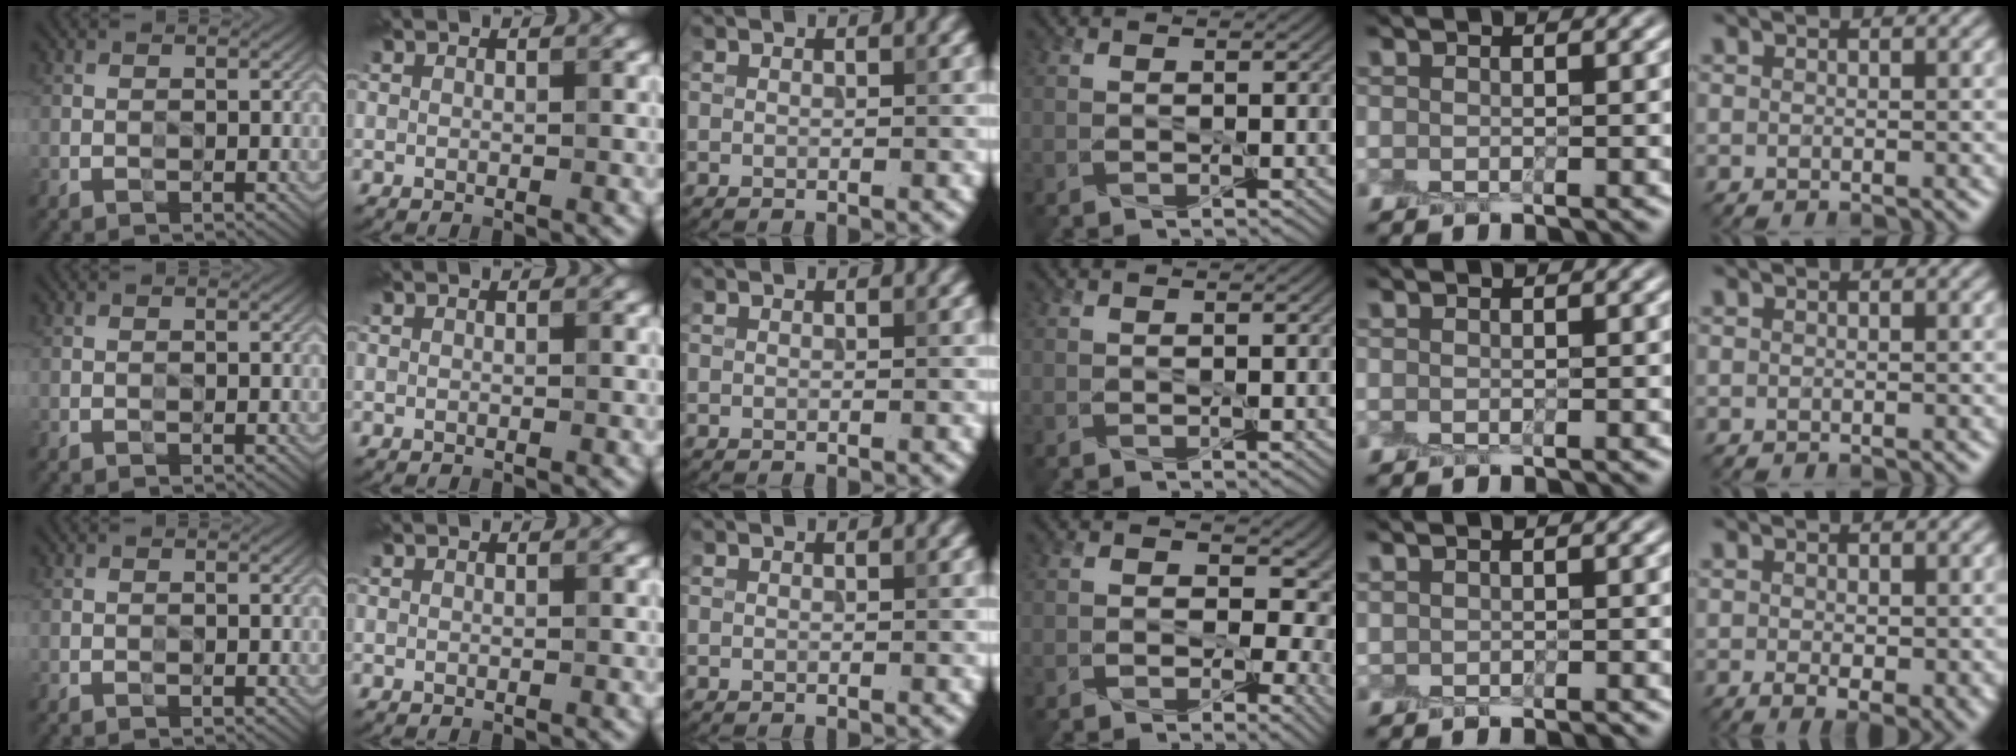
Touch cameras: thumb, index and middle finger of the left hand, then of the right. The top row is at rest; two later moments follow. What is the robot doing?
{"motion": "peel", "object": "aluminum foil"}